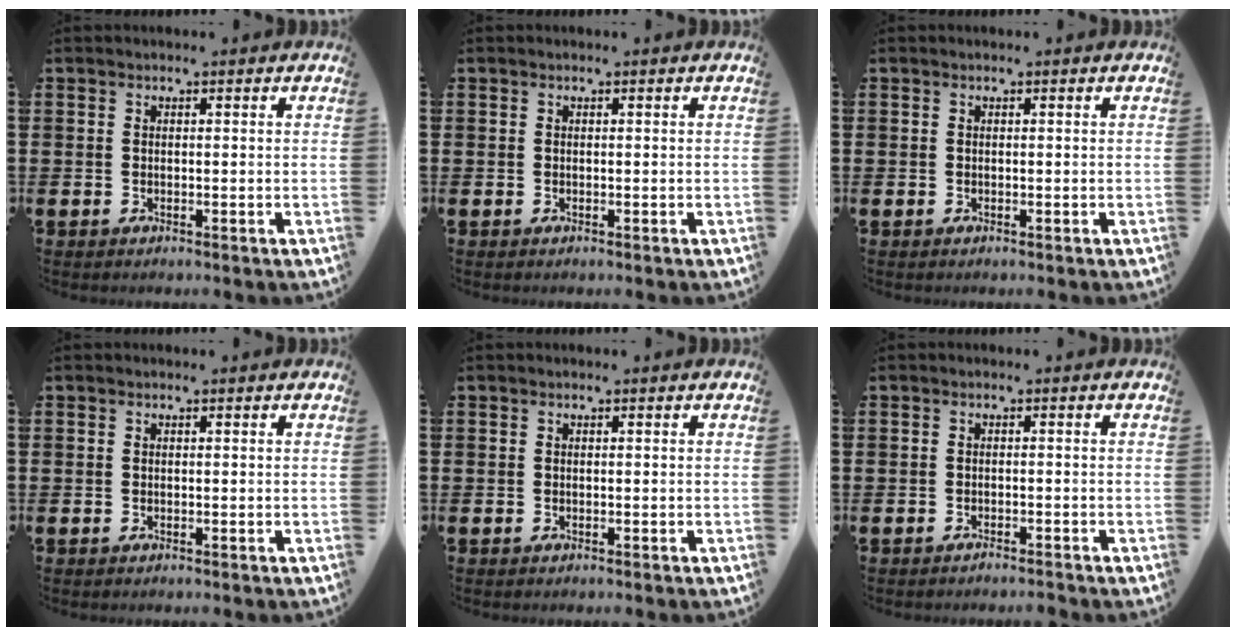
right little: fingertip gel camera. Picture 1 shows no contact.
{"total": 0.0}
{"total": 0.0}
{"total": 0.0}
{"total": 0.0}
{"total": 0.9, "force": [-0.9, 0.0, 0.2], "torque": [-0.004, -0.004, -0.018]}